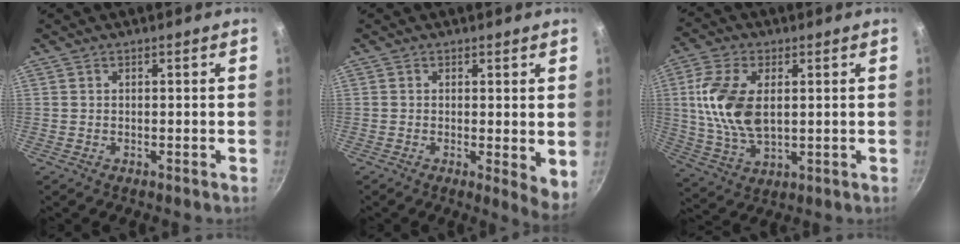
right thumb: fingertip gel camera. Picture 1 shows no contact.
{"total": 5.1, "force": [0.2, 1.8, 4.8], "torque": [-0.061, -0.018, 0.001]}
{"total": 13.4, "force": [1.9, 7.6, 10.8], "torque": [-0.207, -0.006, 0.038]}